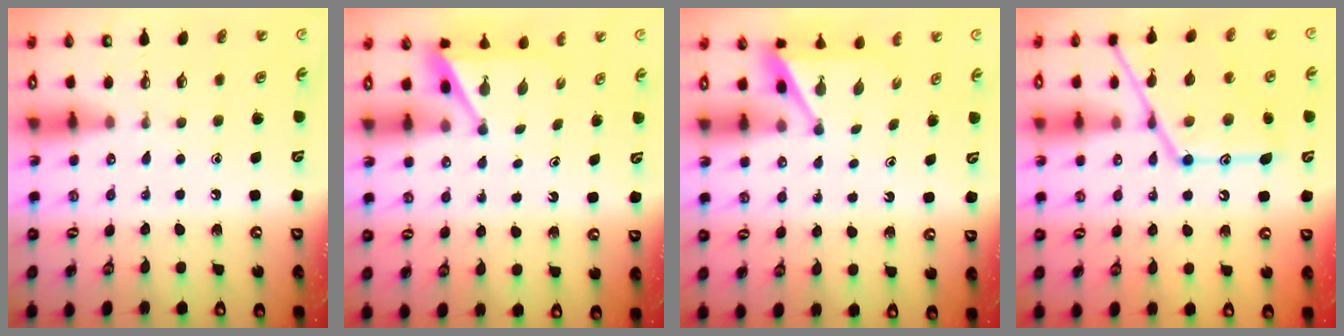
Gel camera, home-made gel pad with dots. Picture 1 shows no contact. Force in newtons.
{"total": 4.8, "press": 4.8, "slide": 0.3}
{"total": 4.8, "press": 4.8, "slide": 0.3}
{"total": 18.8, "press": 18.7, "slide": 1.5}